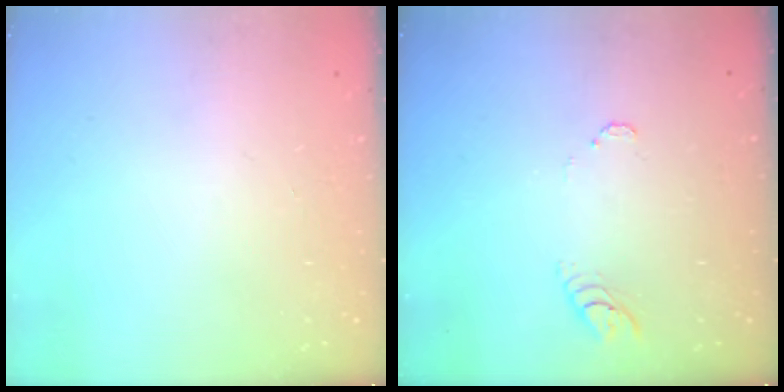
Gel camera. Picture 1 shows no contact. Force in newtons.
{"total": 3.8, "press": 3.7, "slide": 0.4}